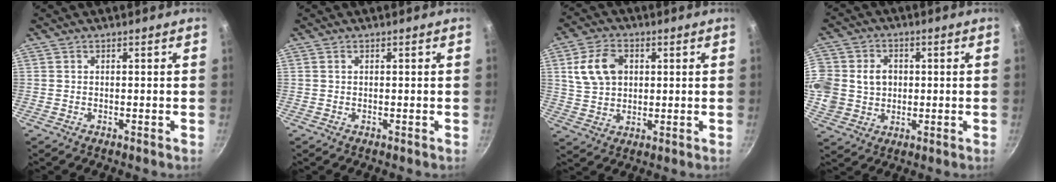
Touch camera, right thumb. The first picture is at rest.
{"total": 0.0}
{"total": 9.8, "force": [2.5, 7.1, 6.4], "torque": [-0.105, 0.004, 0.044]}
{"total": 16.4, "force": [1.1, 14.8, 7.0], "torque": [-0.177, 0.028, 0.023]}